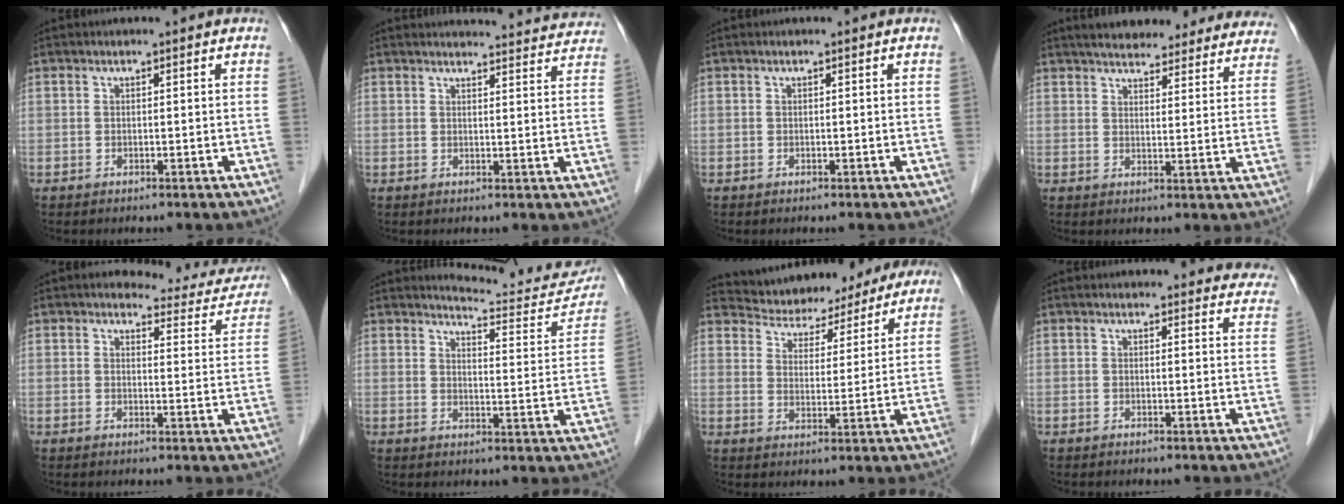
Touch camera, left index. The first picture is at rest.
{"total": 15.4, "force": [15.1, 1.8, 2.3], "torque": [-0.001, -0.026, 0.153]}
{"total": 0.0}
{"total": 23.4, "force": [21.0, 5.5, 8.7], "torque": [-0.115, 0.004, 0.250]}
{"total": 9.2, "force": [8.6, 2.9, 1.4], "torque": [0.003, -0.018, 0.081]}
{"total": 12.8, "force": [12.6, 1.8, 1.7], "torque": [-0.005, -0.048, 0.142]}
{"total": 14.3, "force": [12.8, 5.8, 2.9], "torque": [-0.032, 0.022, 0.170]}
{"total": 14.9, "force": [14.3, 3.2, 2.8], "torque": [0.001, -0.027, 0.135]}